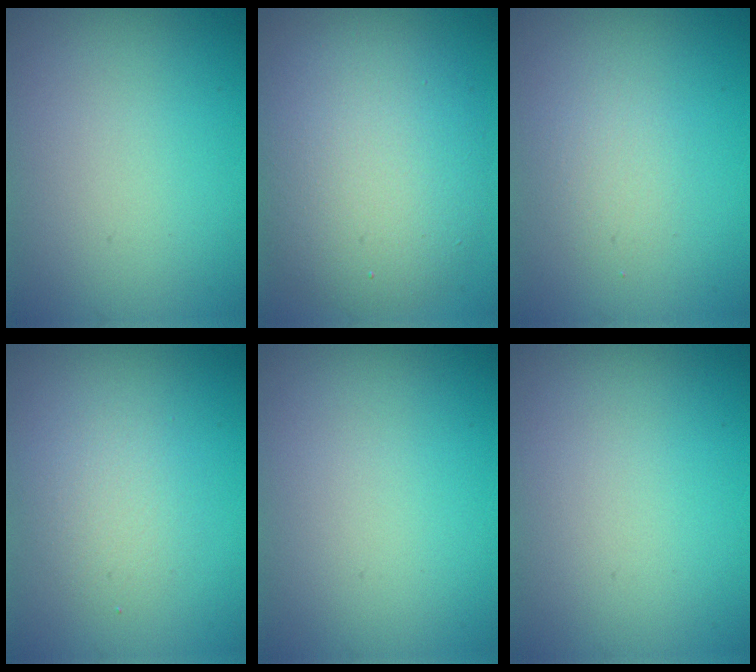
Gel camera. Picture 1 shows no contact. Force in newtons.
{"total": 8.3, "press": 8.3, "slide": 0.4}
{"total": 1.6, "press": 1.6, "slide": 0.1}
{"total": 2.3, "press": 2.3, "slide": 0.1}
{"total": 0.0}
{"total": 0.0}